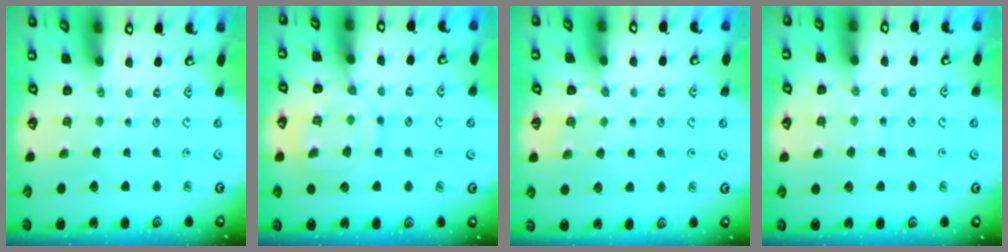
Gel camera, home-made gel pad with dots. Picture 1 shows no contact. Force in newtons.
{"total": 13.4, "press": 13.4, "slide": 1.2}
{"total": 5.9, "press": 5.8, "slide": 1.0}
{"total": 4.1, "press": 4.1, "slide": 0.6}